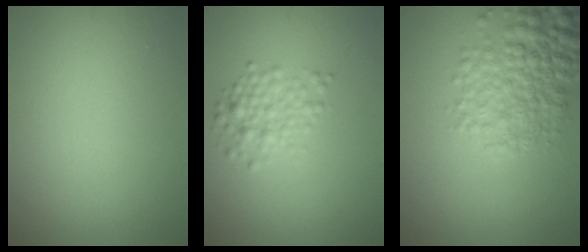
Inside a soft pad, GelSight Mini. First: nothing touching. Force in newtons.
{"total": 2.5, "press": 2.5, "slide": 0.1}
{"total": 5.3, "press": 5.3, "slide": 0.2}